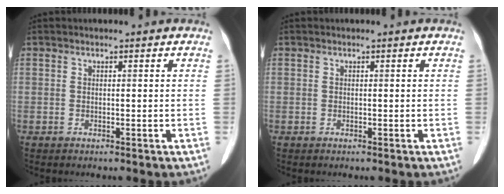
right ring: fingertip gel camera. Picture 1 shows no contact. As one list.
[{"total": 0.0}]